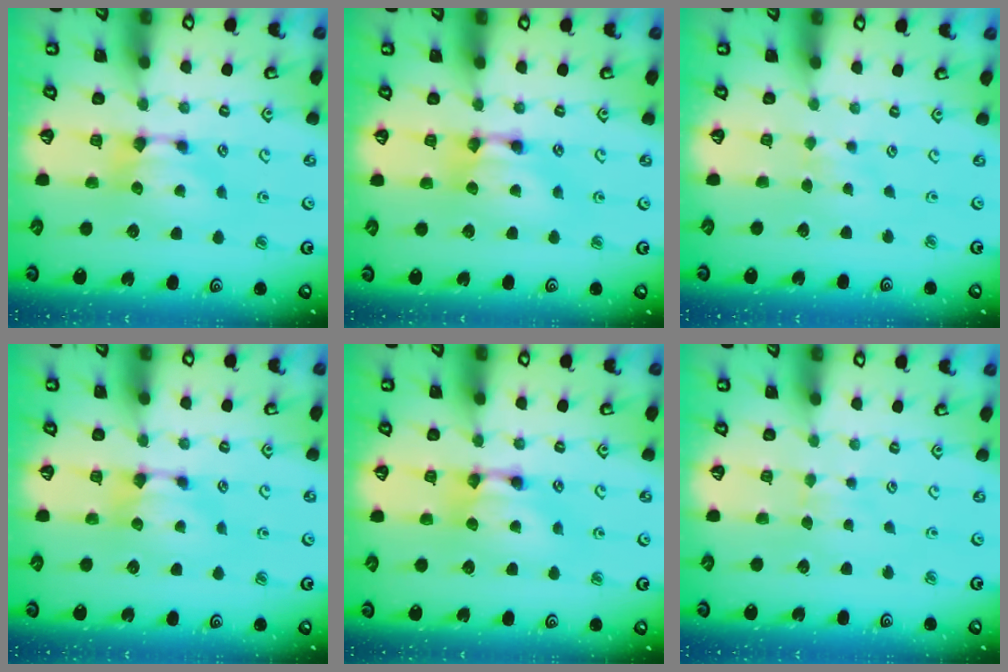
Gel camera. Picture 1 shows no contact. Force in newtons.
{"total": 2.2, "press": 2.2, "slide": 0.1}
{"total": 2.9, "press": 2.8, "slide": 0.6}
{"total": 0.0}
{"total": 2.2, "press": 2.2, "slide": 0.1}
{"total": 2.9, "press": 2.8, "slide": 0.4}